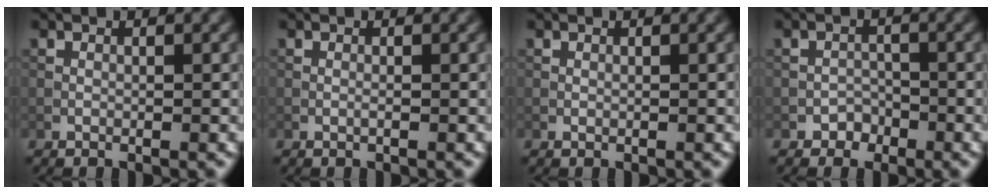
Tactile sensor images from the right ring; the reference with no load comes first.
{"total": 0.0}
{"total": 0.0}
{"total": 1.4, "force": [-1.0, 1.0, 0.1], "torque": [0.007, 0.007, -0.017]}